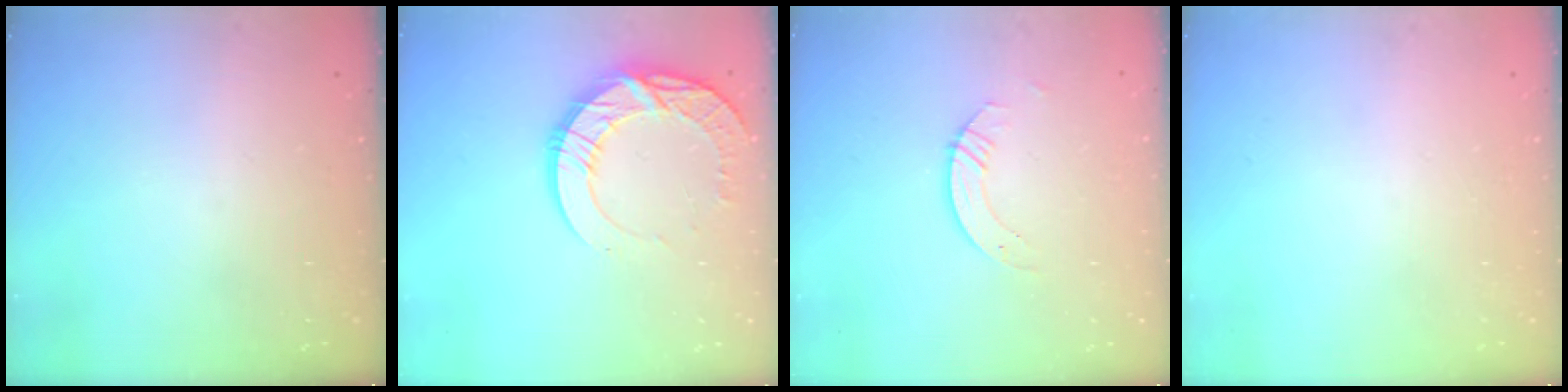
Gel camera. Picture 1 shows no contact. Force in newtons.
{"total": 14.4, "press": 14.4, "slide": 1.4}
{"total": 3.5, "press": 3.5, "slide": 0.4}
{"total": 0.0}